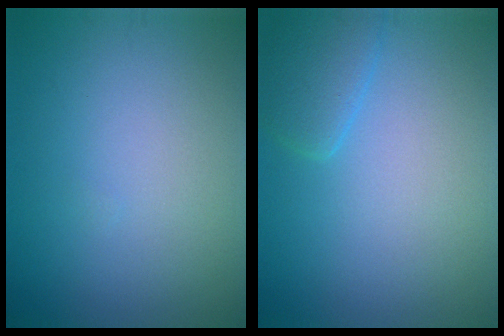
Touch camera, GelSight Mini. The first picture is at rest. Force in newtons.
{"total": 2.3, "press": 2.3, "slide": 0.1}